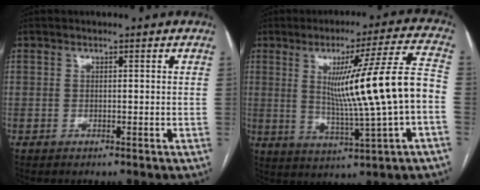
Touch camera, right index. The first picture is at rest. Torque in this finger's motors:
{"motor_torque": [1.22, 0.02, 0.68, 0.21]}